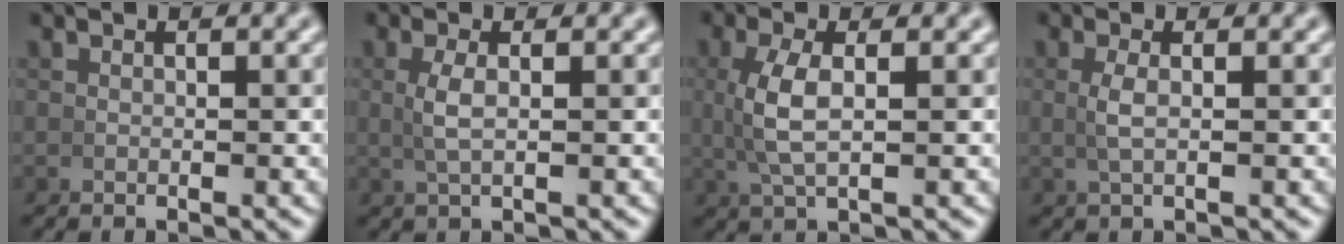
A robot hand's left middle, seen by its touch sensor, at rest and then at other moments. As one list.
[{"total": 1.8, "force": [0.3, 0.1, 1.8], "torque": [-0.041, 0.003, 0.011]}, {"total": 3.5, "force": [0.4, 1.0, 3.3], "torque": [-0.076, 0.003, 0.014]}, {"total": 1.5, "force": [0.2, 0.0, 1.5], "torque": [-0.036, 0.002, 0.009]}]